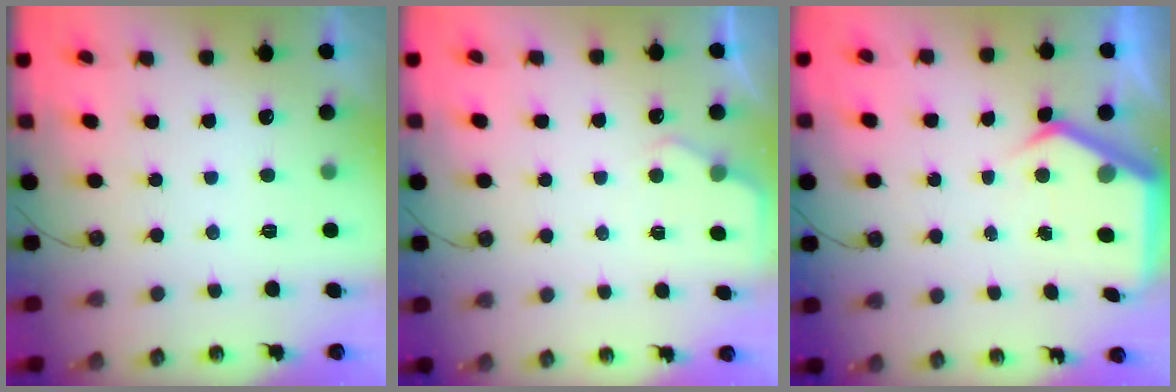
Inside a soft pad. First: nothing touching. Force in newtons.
{"total": 3.0, "press": 2.9, "slide": 0.4}
{"total": 6.7, "press": 6.7, "slide": 0.6}